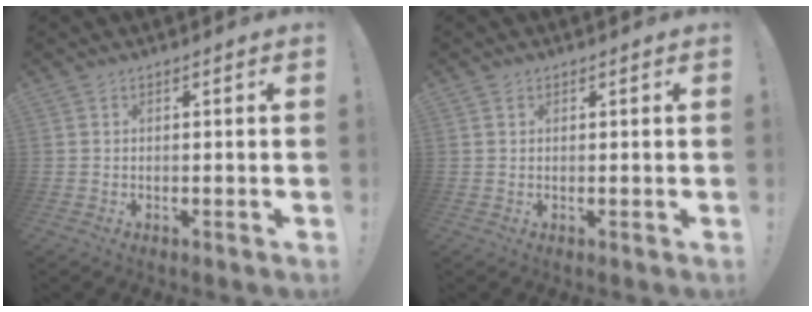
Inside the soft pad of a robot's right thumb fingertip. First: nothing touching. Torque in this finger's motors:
{"motor_torque": [0.08, -0.06, 0.02, 0.04, 0.00]}